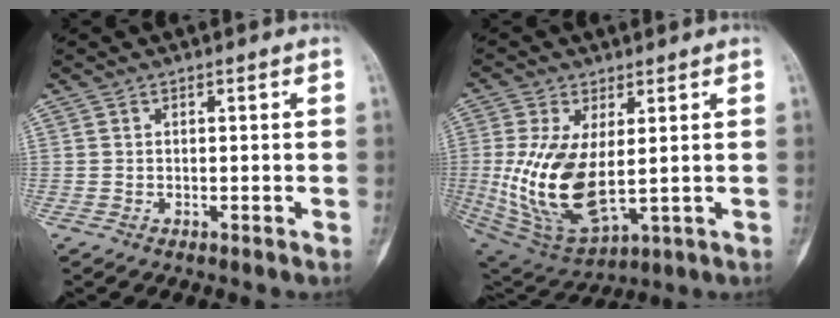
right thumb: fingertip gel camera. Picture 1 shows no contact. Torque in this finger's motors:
{"motor_torque": [2.02, 1.74, 0.94, -1.09, 0.31]}